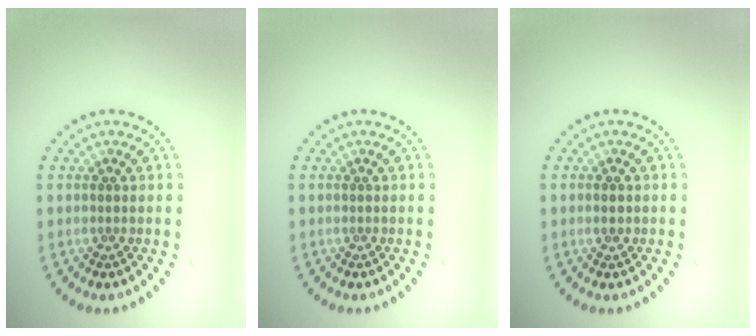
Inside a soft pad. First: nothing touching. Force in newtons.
{"total": 0.0}
{"total": 1.3, "press": 1.3, "slide": 0.1}